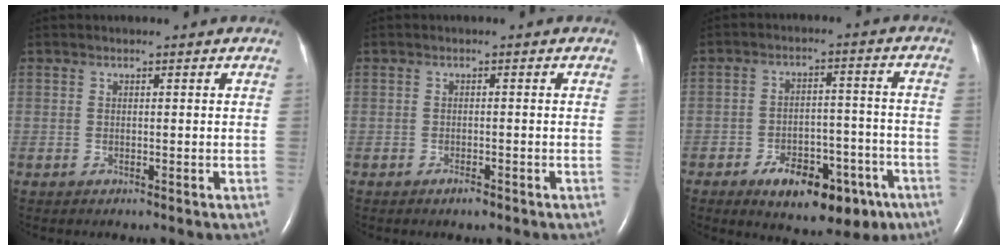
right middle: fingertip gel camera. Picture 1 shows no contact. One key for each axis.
{"total": 1.2, "fx": -0.9, "fy": 0.3, "fz": 0.8, "tx": -0.017, "ty": -0.002, "tz": -0.012}
{"total": 12.8, "fx": -7.6, "fy": 6.1, "fz": 8.3, "tx": -0.105, "ty": 0.017, "tz": -0.103}